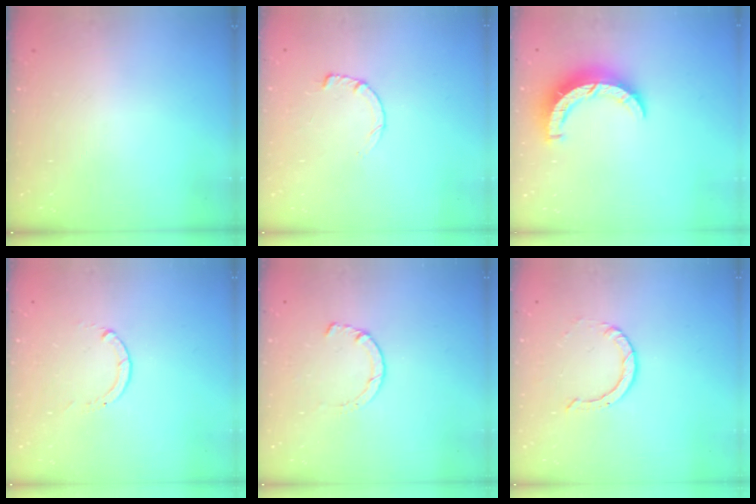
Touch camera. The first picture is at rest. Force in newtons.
{"total": 3.4, "press": 3.4, "slide": 0.4}
{"total": 10.4, "press": 10.3, "slide": 0.7}
{"total": 0.0}
{"total": 1.5, "press": 1.5, "slide": 0.3}
{"total": 2.2, "press": 2.2, "slide": 0.2}